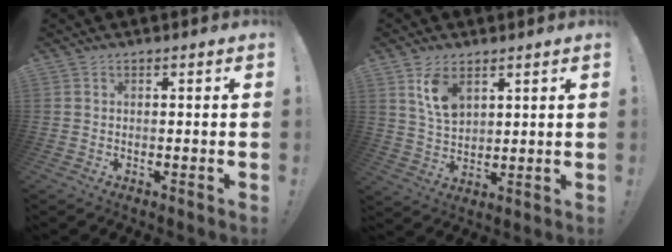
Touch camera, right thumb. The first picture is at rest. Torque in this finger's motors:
{"motor_torque": [0.02, 0.09, 0.24, 0.14, 0.02]}